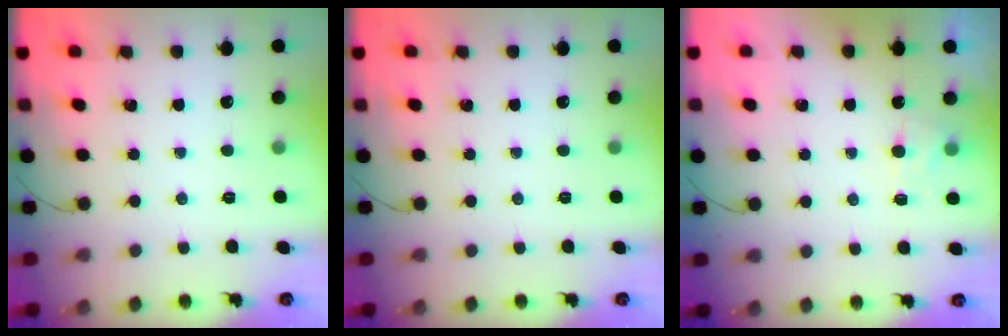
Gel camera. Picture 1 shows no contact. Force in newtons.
{"total": 0.0}
{"total": 5.5, "press": 5.3, "slide": 1.5}